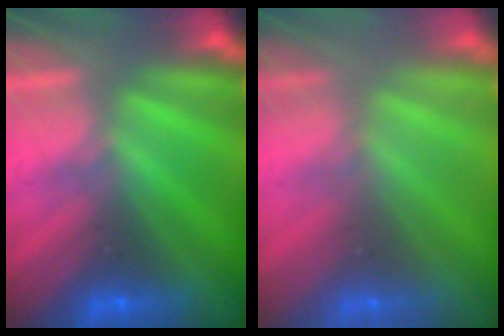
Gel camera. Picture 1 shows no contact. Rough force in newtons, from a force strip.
{"total": 2.7}